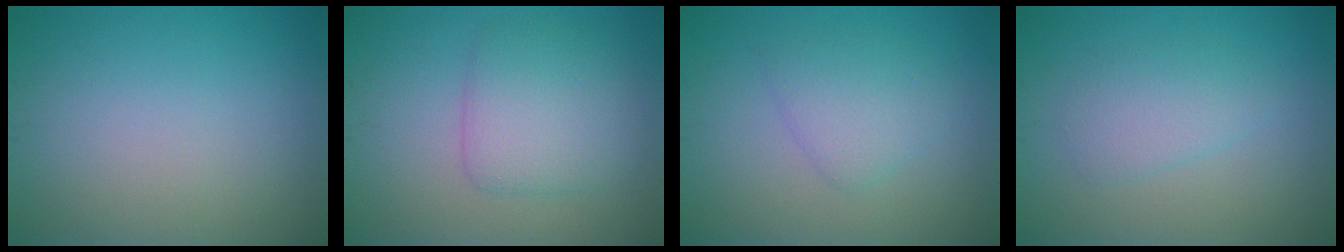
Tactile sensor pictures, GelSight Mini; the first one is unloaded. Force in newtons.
{"total": 4.2, "press": 4.2, "slide": 0.1}
{"total": 2.6, "press": 2.6, "slide": 0.2}
{"total": 2.3, "press": 2.3, "slide": 0.2}